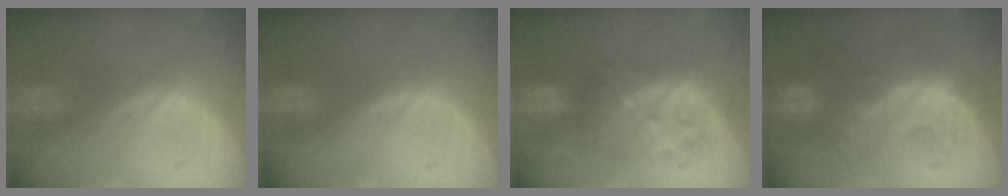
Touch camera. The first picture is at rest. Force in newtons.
{"total": 0.0}
{"total": 8.3, "press": 7.9, "slide": 2.5}
{"total": 9.2, "press": 9.0, "slide": 1.9}